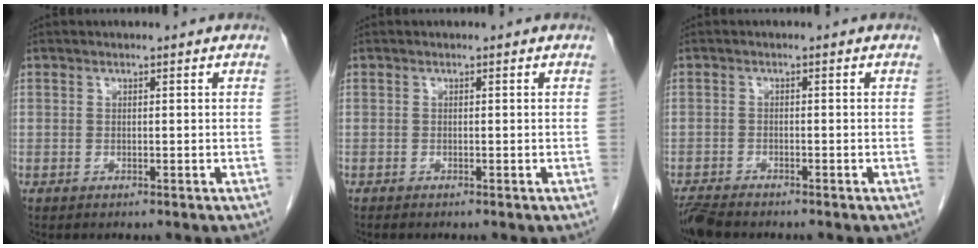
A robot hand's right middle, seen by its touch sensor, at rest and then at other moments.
{"total": 0.6, "force": [-0.6, 0.1, 0.3], "torque": [-0.011, -0.002, -0.009]}
{"total": 4.2, "force": [-3.8, 0.8, 1.7], "torque": [-0.031, -0.014, -0.069]}